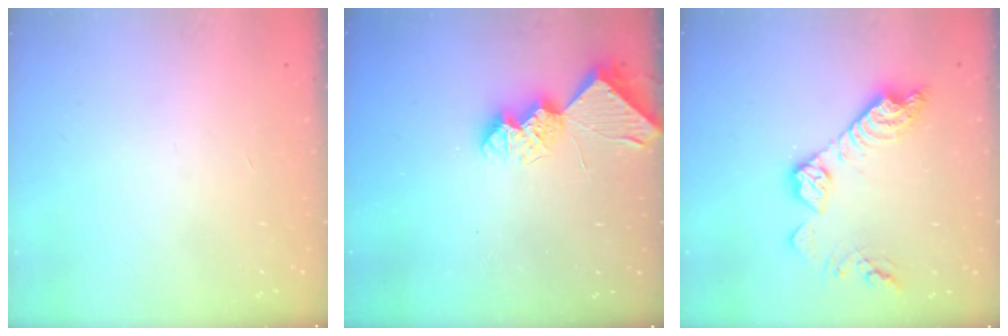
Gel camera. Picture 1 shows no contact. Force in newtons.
{"total": 9.1, "press": 9.1, "slide": 0.4}
{"total": 15.1, "press": 15.1, "slide": 0.8}